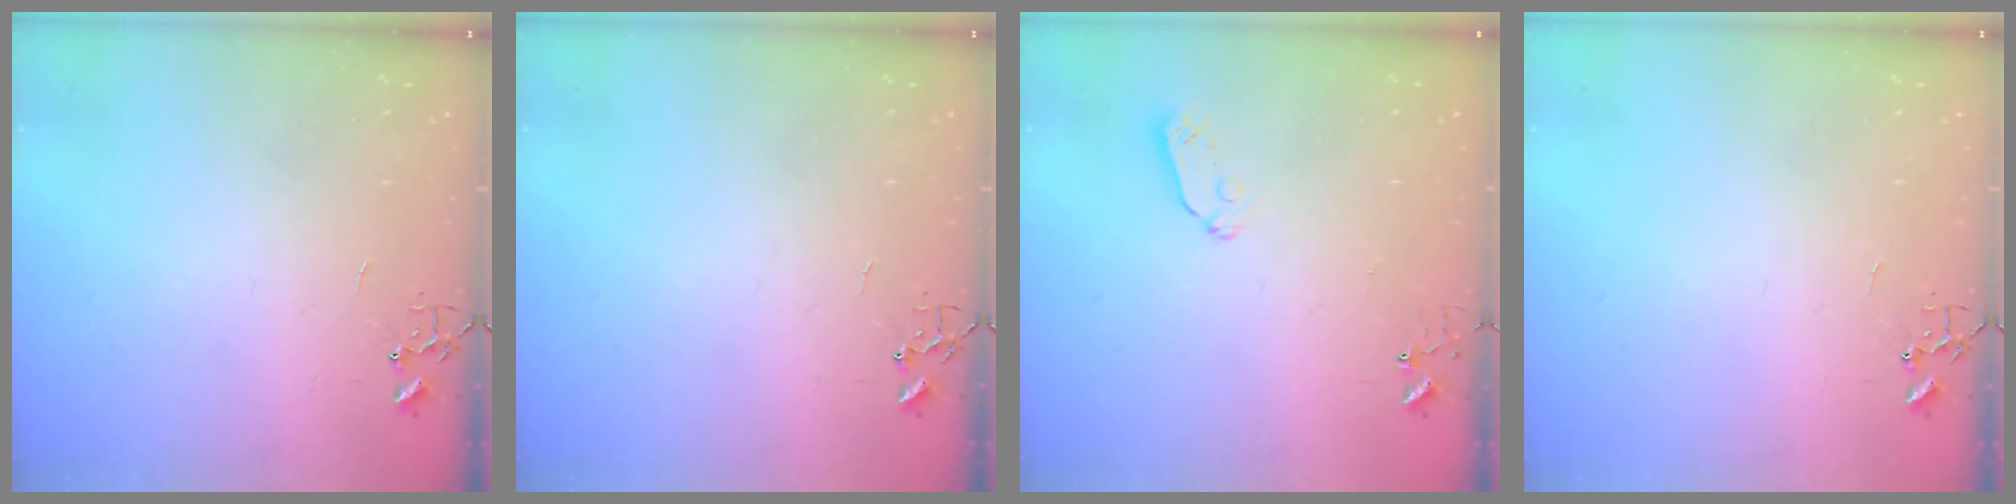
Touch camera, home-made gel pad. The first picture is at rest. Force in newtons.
{"total": 0.0}
{"total": 3.7, "press": 3.6, "slide": 0.5}
{"total": 0.0}